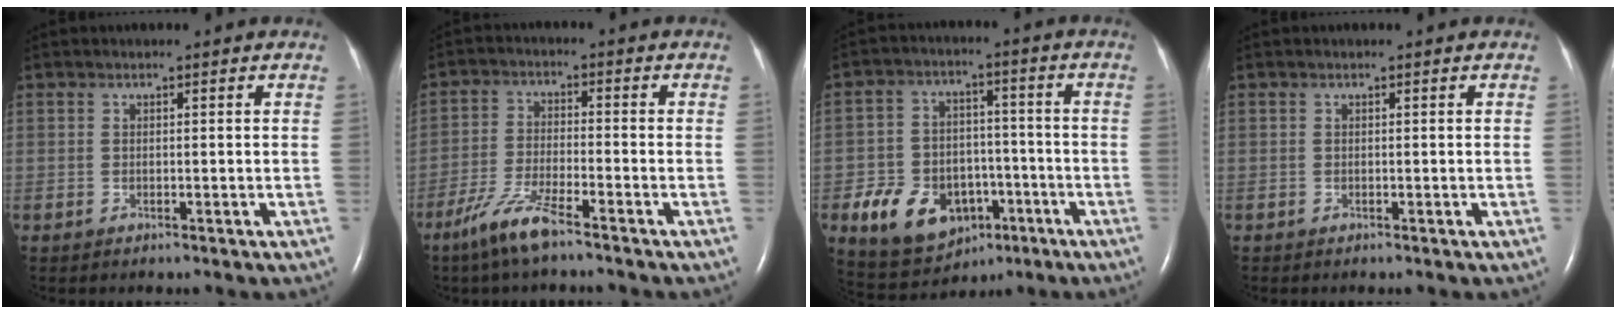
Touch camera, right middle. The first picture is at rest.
{"total": 6.7, "force": [-5.0, 0.4, 4.5], "torque": [-0.107, -0.016, -0.101]}
{"total": 12.1, "force": [-5.2, 8.6, 6.8], "torque": [-0.131, 0.011, -0.072]}
{"total": 0.0}